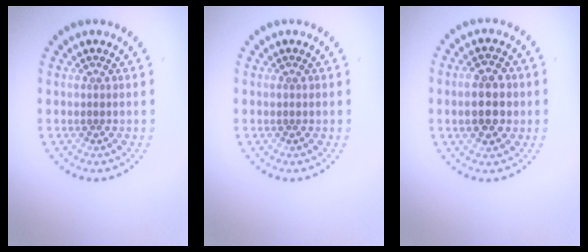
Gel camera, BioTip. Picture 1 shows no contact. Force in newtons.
{"total": 0.0}
{"total": 4.5, "press": 4.5, "slide": 0.1}